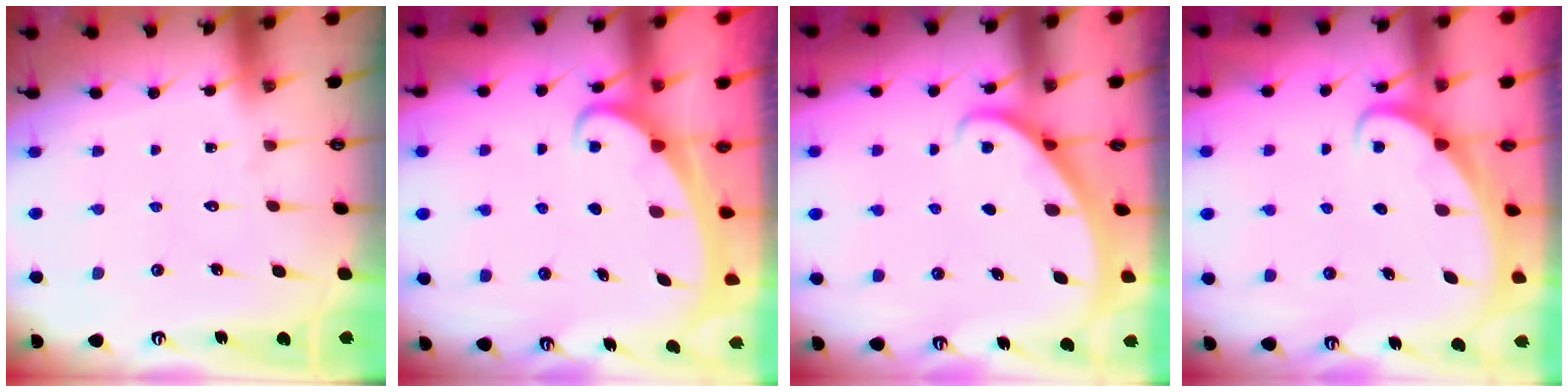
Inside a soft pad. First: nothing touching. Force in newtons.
{"total": 2.0, "press": 2.0, "slide": 0.3}
{"total": 2.1, "press": 2.1, "slide": 0.2}
{"total": 2.3, "press": 2.3, "slide": 0.3}